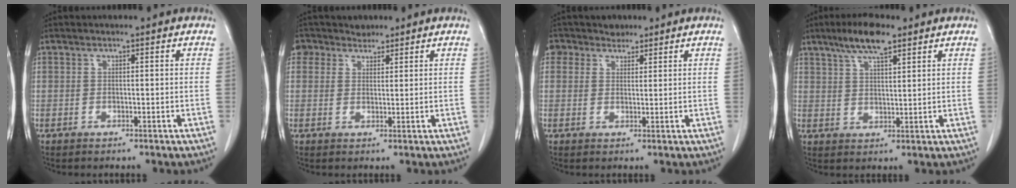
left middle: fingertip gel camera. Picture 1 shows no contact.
{"total": 3.7, "force": [2.8, 2.5, -0.3], "torque": [0.009, 0.016, 0.047]}
{"total": 3.8, "force": [2.6, 2.7, -0.1], "torque": [0.003, 0.017, 0.043]}
{"total": 7.2, "force": [5.0, 1.5, 4.9], "torque": [-0.098, 0.008, 0.091]}